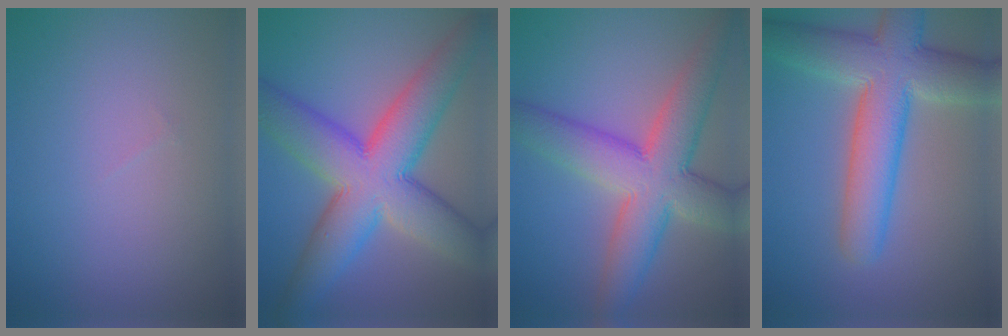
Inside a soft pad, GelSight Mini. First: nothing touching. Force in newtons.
{"total": 12.2, "press": 12.2, "slide": 0.3}
{"total": 9.2, "press": 9.2, "slide": 0.5}
{"total": 9.1, "press": 9.1, "slide": 0.3}